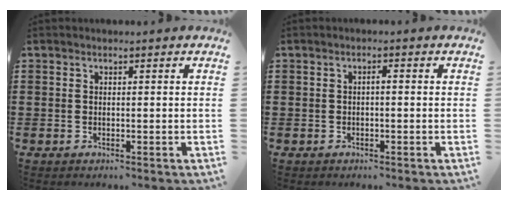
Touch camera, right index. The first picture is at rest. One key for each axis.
{"total": 0.9, "fx": -0.3, "fy": 0.2, "fz": 0.8, "tx": -0.017, "ty": -0.003, "tz": -0.005}